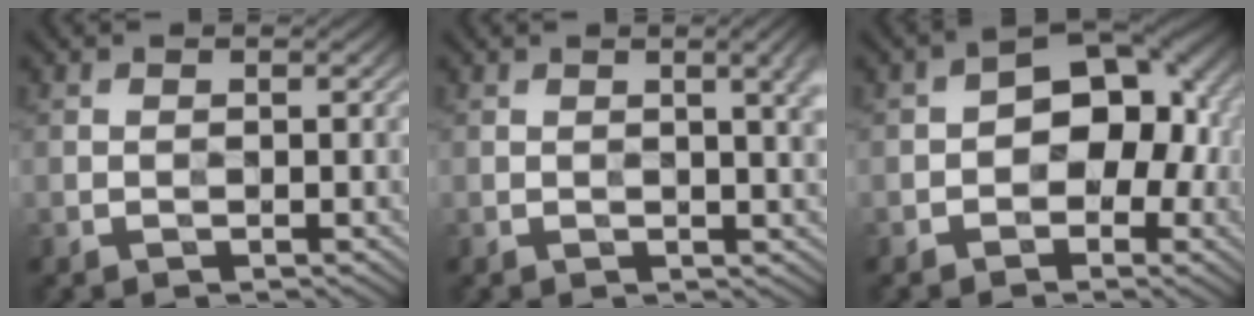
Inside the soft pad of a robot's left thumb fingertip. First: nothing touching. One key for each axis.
{"total": 3.9, "fx": 1.3, "fy": 1.0, "fz": 3.6, "tx": -0.047, "ty": 0.006, "tz": 0.019}
{"total": 8.3, "fx": -0.6, "fy": 5.6, "fz": 6.1, "tx": -0.061, "ty": 0.011, "tz": -0.025}